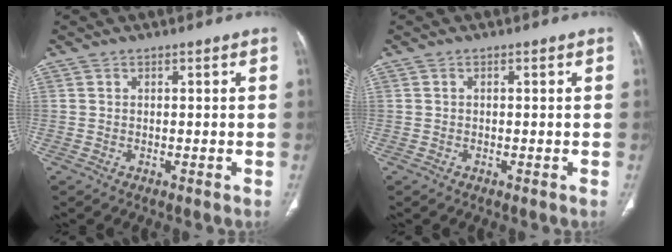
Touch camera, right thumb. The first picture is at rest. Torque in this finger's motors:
{"motor_torque": [0.00, 0.14, -0.32, 0.06, 0.03]}